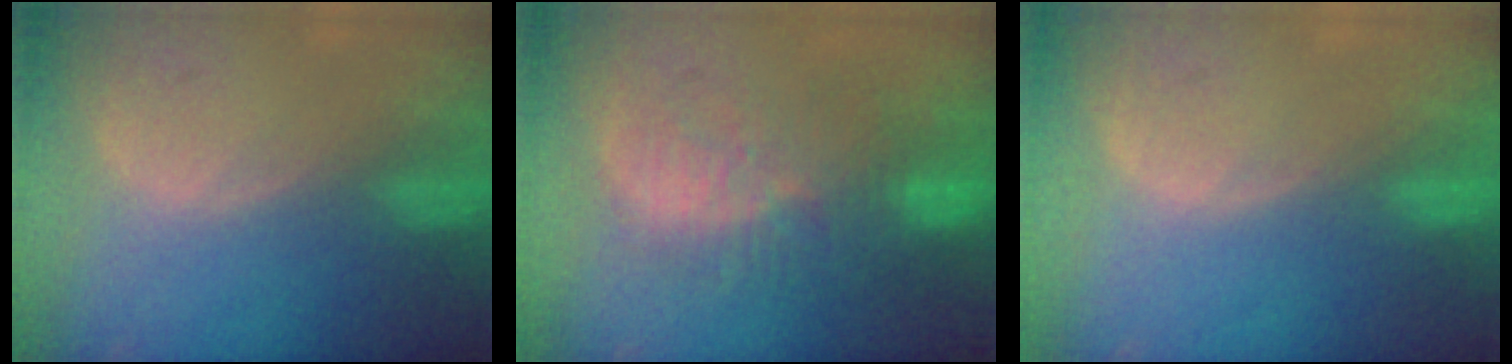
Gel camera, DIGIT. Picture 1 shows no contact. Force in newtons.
{"total": 11.3, "press": 9.9, "slide": 5.5}
{"total": 0.0}